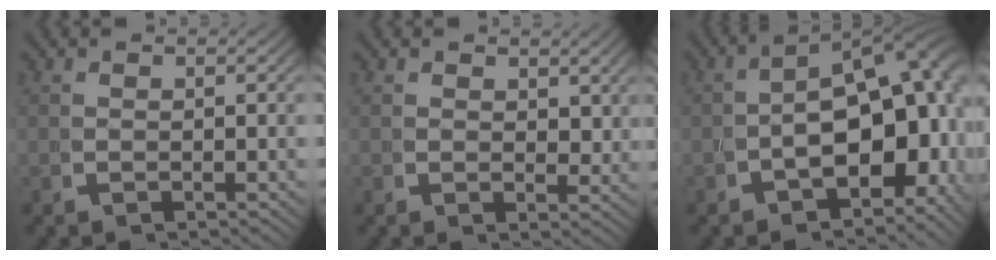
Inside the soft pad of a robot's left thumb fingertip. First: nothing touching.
{"total": 1.7, "force": [1.4, 0.8, 0.6], "torque": [-0.001, -0.011, 0.025]}
{"total": 14.9, "force": [-0.8, 9.6, 11.3], "torque": [-0.152, -0.035, -0.004]}